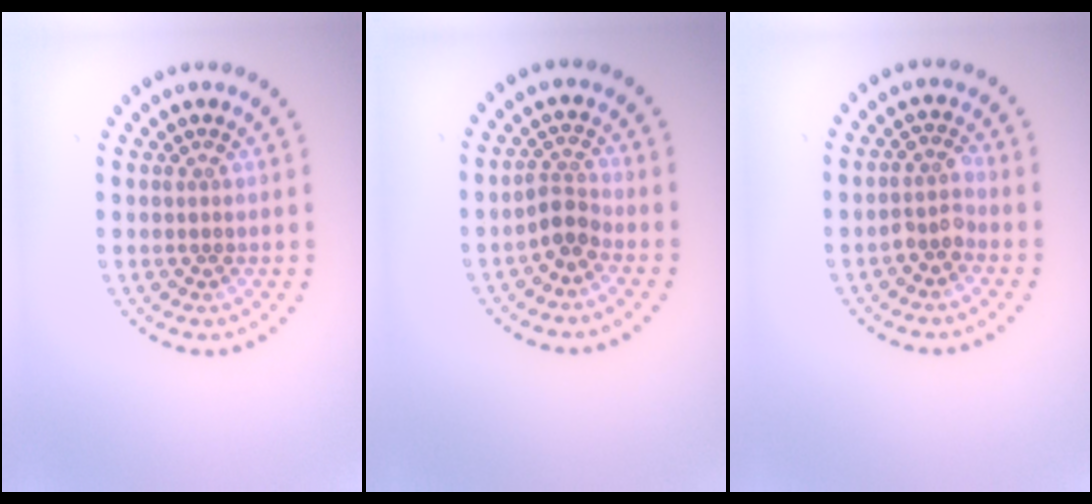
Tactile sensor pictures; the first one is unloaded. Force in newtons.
{"total": 1.8, "press": 1.4, "slide": 1.2}
{"total": 1.7, "press": 1.4, "slide": 1.1}